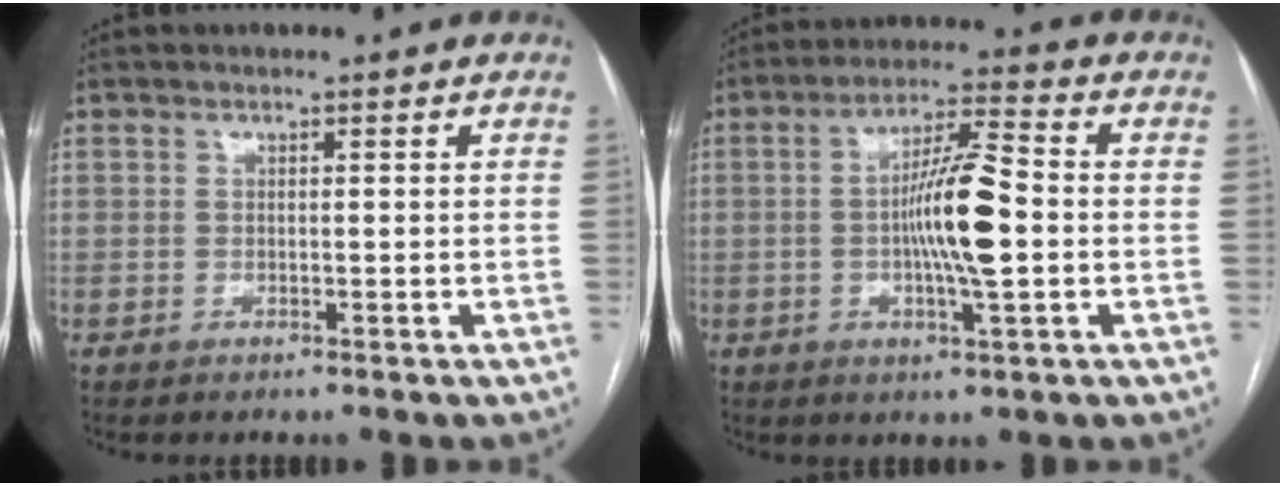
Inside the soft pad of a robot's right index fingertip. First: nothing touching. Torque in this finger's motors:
{"motor_torque": [0.49, -0.07, 0.39, 0.16]}